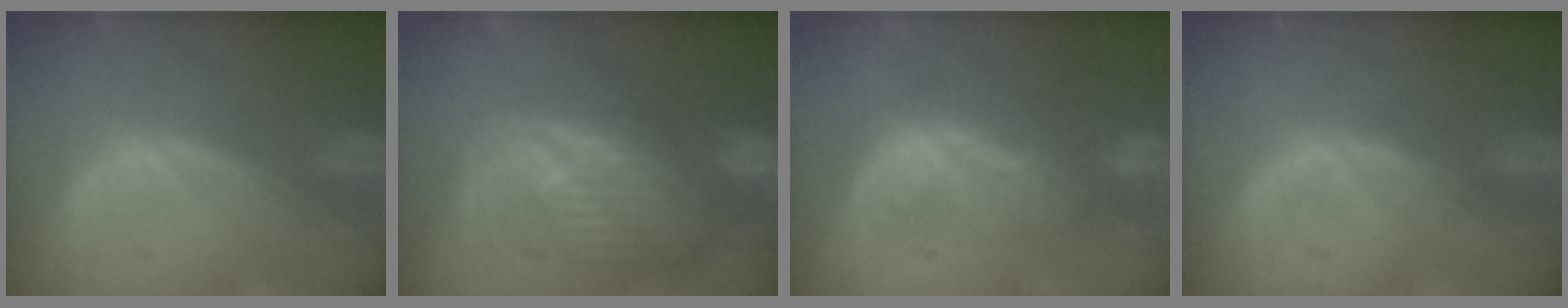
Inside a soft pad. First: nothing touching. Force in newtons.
{"total": 11.9, "press": 10.4, "slide": 5.9}
{"total": 7.7, "press": 7.4, "slide": 2.3}
{"total": 0.9, "press": 0.9, "slide": 0.2}